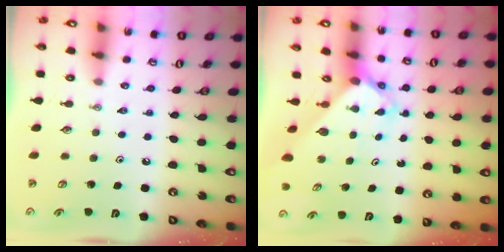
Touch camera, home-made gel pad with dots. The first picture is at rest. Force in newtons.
{"total": 2.5, "press": 2.5, "slide": 0.2}